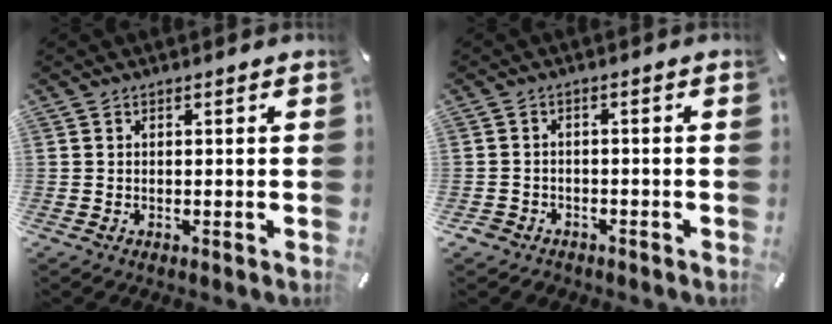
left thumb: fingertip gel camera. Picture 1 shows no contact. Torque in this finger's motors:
{"motor_torque": [-0.18, 0.03, -0.19, 0.16, 0.00]}